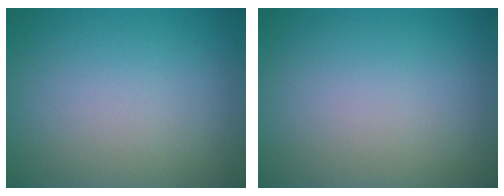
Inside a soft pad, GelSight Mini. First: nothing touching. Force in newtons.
{"total": 0.0}